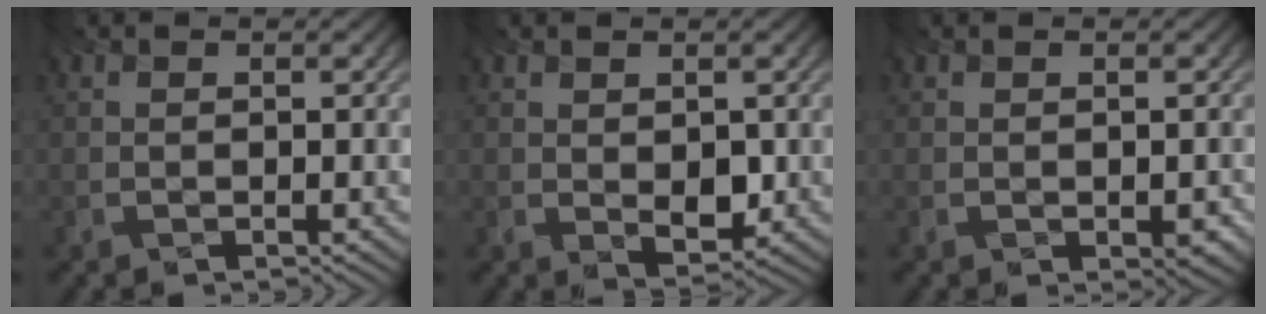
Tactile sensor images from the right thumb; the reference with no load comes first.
{"total": 3.1, "force": [-0.1, 1.9, 2.4], "torque": [-0.044, -0.010, -0.002]}
{"total": 2.3, "force": [-0.7, 1.1, 1.9], "torque": [-0.024, -0.007, -0.006]}